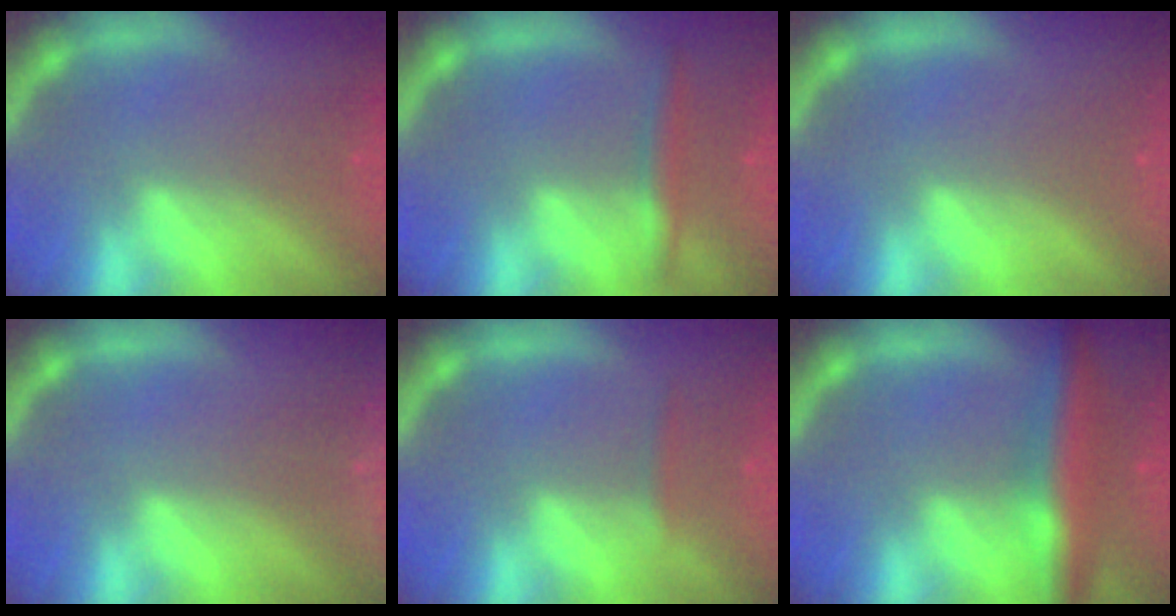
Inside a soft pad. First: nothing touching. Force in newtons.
{"total": 2.4}
{"total": 0.0}
{"total": 10.1}
{"total": 0.9}
{"total": 6.5}